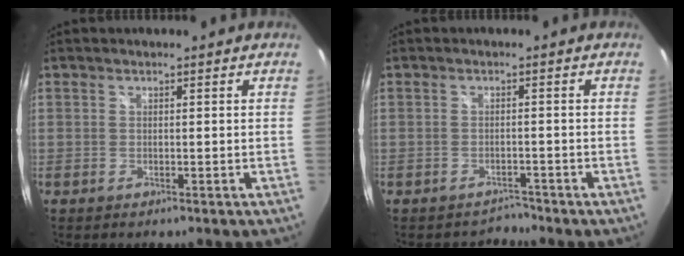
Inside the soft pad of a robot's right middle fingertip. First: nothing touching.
{"total": 1.9, "force": [-1.8, 0.4, -0.6], "torque": [0.009, 0.004, -0.028]}